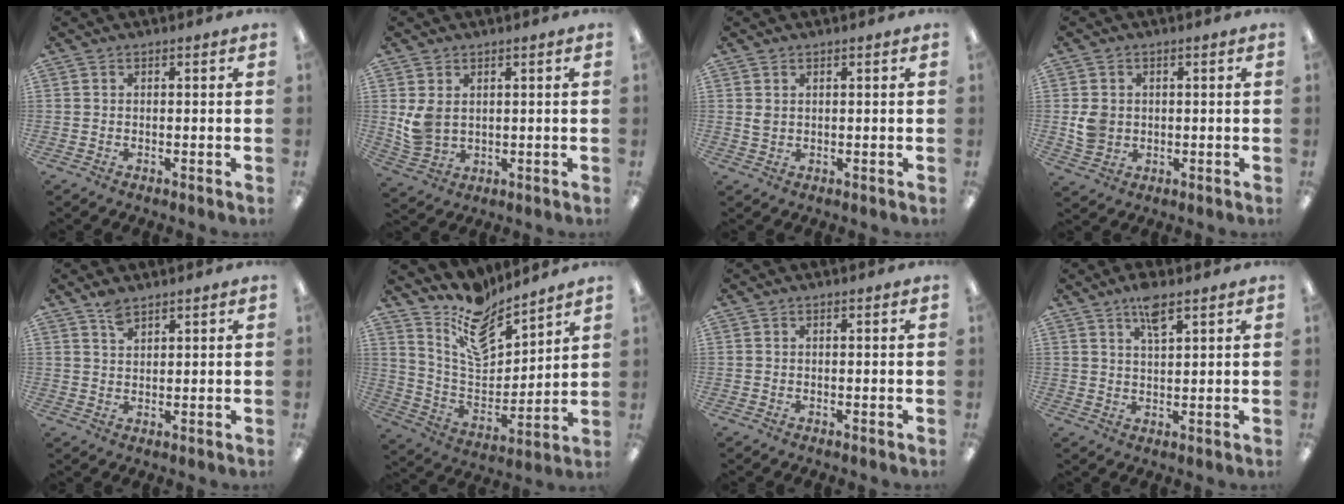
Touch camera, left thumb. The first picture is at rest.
{"total": 5.6, "force": [1.8, 4.0, 3.5], "torque": [-0.082, 0.000, 0.036]}
{"total": 1.7, "force": [0.7, 1.2, 1.0], "torque": [-0.022, 0.003, 0.013]}
{"total": 4.7, "force": [0.4, 4.2, 2.0], "torque": [-0.031, 0.000, 0.006]}
{"total": 2.9, "force": [2.4, 1.1, 1.1], "torque": [-0.020, -0.006, 0.044]}
{"total": 14.0, "force": [11.2, 5.7, 6.2], "torque": [-0.123, -0.078, 0.204]}
{"total": 0.0}
{"total": 5.3, "force": [3.6, 1.4, 3.6], "torque": [-0.064, -0.008, 0.060]}